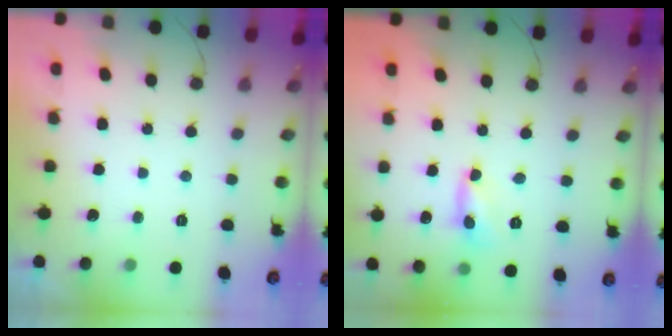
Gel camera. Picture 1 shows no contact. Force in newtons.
{"total": 2.7, "press": 2.7, "slide": 0.1}